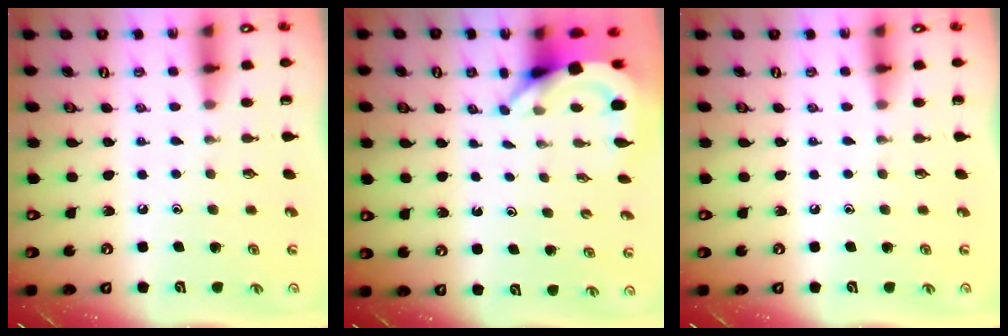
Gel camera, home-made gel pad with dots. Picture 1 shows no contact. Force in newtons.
{"total": 5.4, "press": 5.4, "slide": 0.4}
{"total": 0.0}